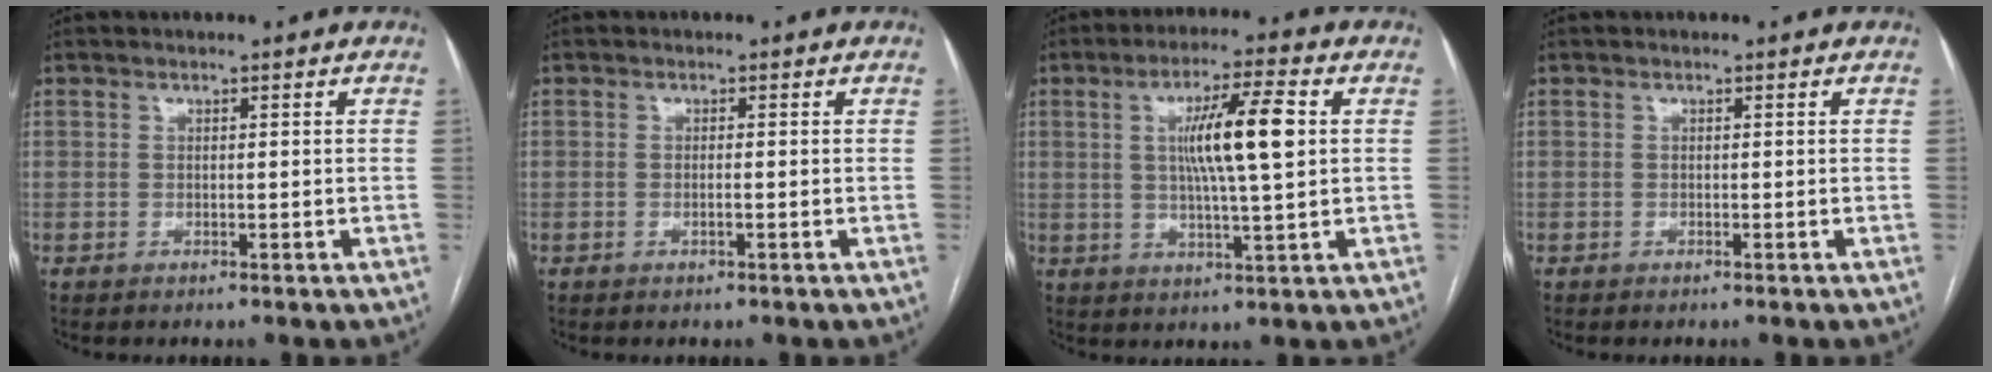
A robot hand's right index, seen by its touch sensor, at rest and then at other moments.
{"total": 0.9, "force": [-0.3, 0.0, 0.8], "torque": [-0.016, 0.000, -0.003]}
{"total": 10.2, "force": [1.8, 0.5, 10.0], "torque": [-0.177, 0.004, 0.030]}
{"total": 0.0}